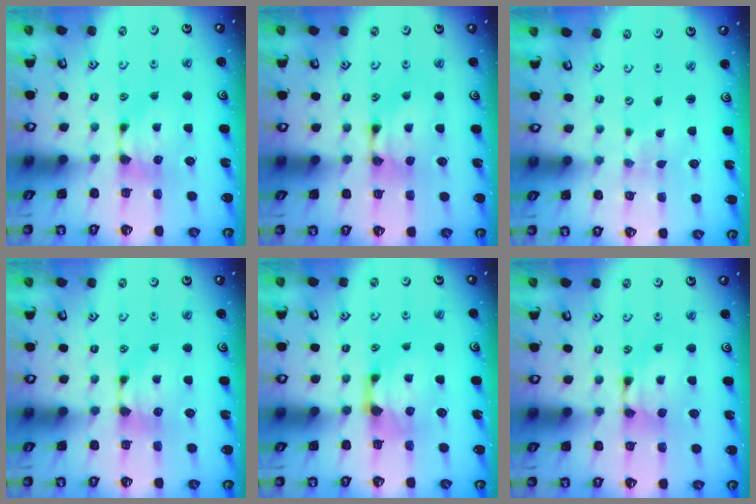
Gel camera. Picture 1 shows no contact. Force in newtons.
{"total": 2.1, "press": 2.1, "slide": 0.2}
{"total": 6.0, "press": 5.6, "slide": 2.0}
{"total": 0.0}
{"total": 1.6, "press": 0.9, "slide": 1.3}
{"total": 1.7, "press": 1.6, "slide": 0.2}